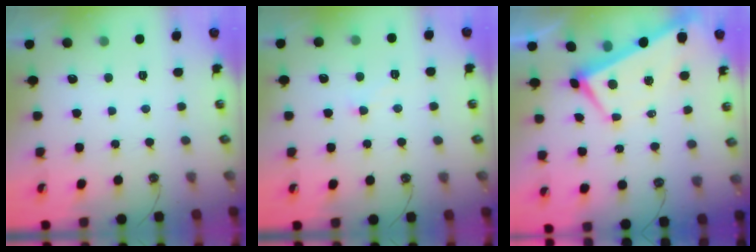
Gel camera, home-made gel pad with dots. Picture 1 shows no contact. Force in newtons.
{"total": 0.8, "press": 0.6, "slide": 0.5}
{"total": 0.9, "press": 0.4, "slide": 0.9}